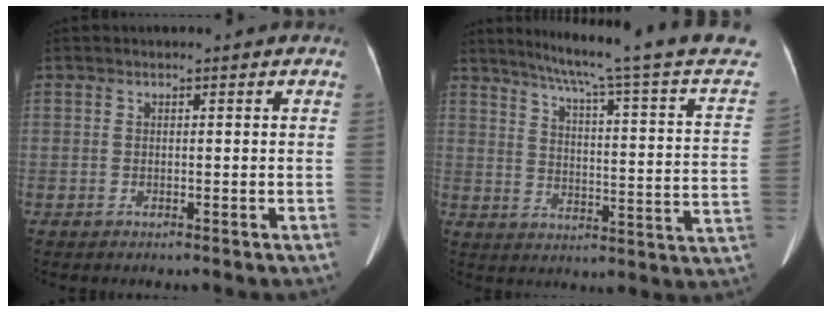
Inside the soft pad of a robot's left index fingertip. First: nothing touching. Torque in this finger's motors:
{"motor_torque": [0.20, -1.25, 0.01, 0.08]}